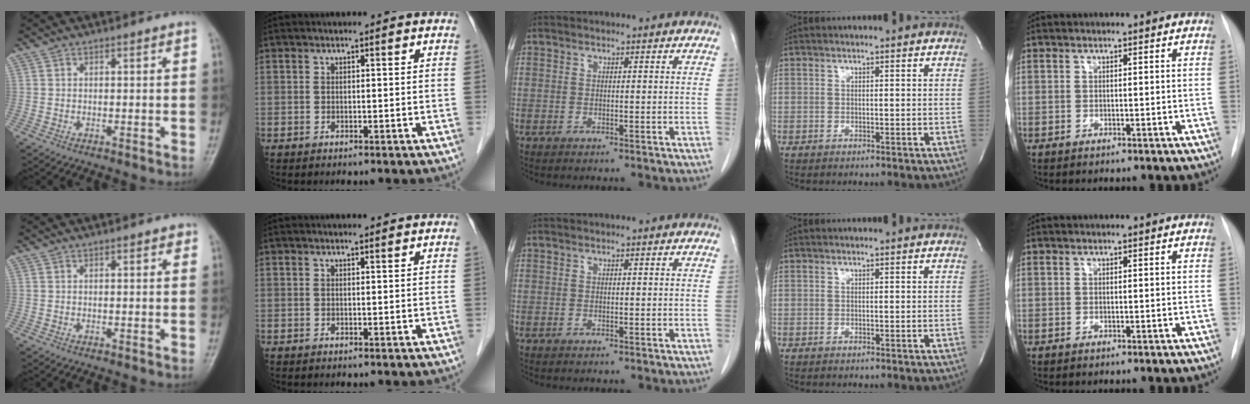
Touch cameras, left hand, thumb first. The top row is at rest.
{"thumb": {"total": 1.4, "force": [0.7, 0.6, 1.0], "torque": [-0.010, 0.001, 0.006]}, "index": {"total": 0.6, "force": [0.5, -0.1, 0.2], "torque": [-0.008, 0.001, 0.010]}}